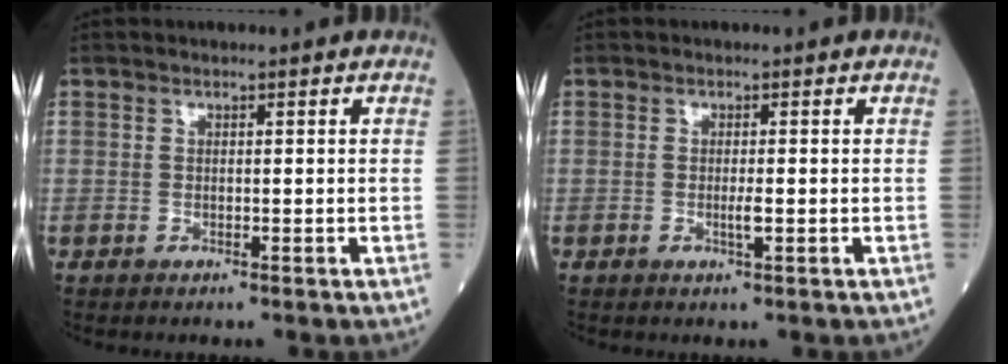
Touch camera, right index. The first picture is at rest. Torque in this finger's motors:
{"motor_torque": [0.29, -0.03, 0.14, 0.05]}